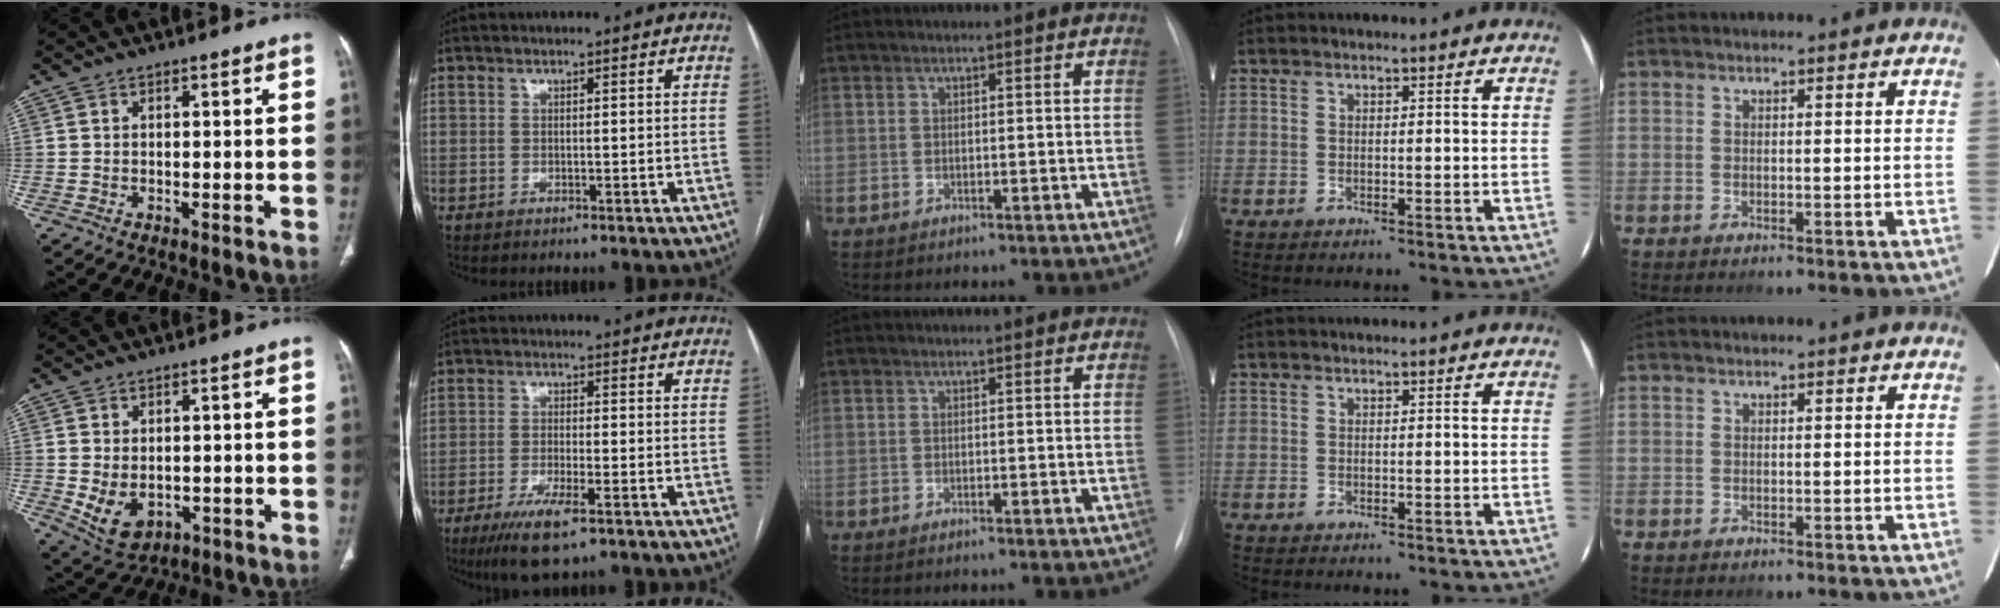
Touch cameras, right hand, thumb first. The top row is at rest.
{"thumb": {"total": 7.0, "force": [-1.0, 5.0, 4.9], "torque": [-0.079, -0.006, 0.004]}, "index": {"total": 7.3, "force": [-4.4, 1.0, 5.7], "torque": [-0.109, -0.018, -0.076]}, "middle": {"total": 0.6, "force": [-0.5, -0.2, 0.4], "torque": [-0.003, -0.002, -0.006]}}